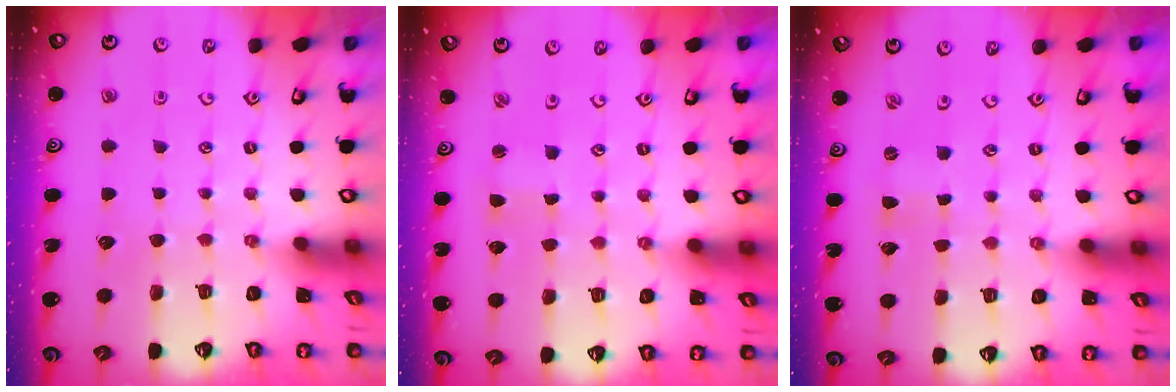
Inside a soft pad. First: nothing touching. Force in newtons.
{"total": 1.4, "press": 1.4, "slide": 0.2}
{"total": 0.0}